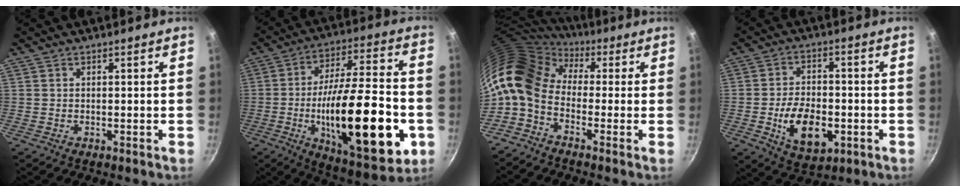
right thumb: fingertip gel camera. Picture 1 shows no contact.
{"total": 28.5, "force": [-7.0, 10.1, 25.7], "torque": [-0.382, 0.021, -0.098]}
{"total": 13.2, "force": [1.5, 8.7, 9.8], "torque": [-0.176, 0.016, 0.004]}
{"total": 11.9, "force": [-3.3, 7.1, 9.0], "torque": [-0.129, 0.011, -0.048]}